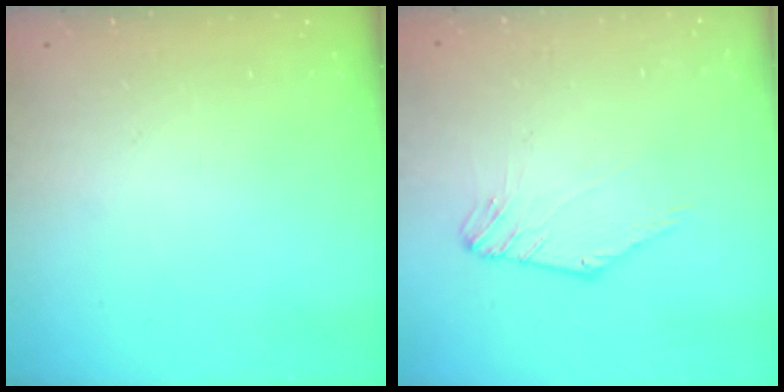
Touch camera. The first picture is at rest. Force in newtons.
{"total": 0.7, "press": 0.7, "slide": 0.2}